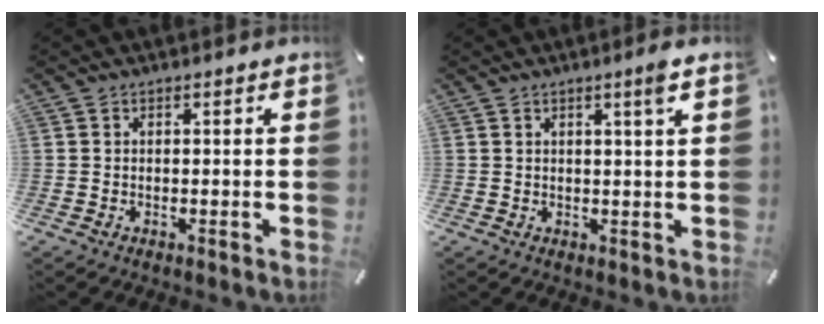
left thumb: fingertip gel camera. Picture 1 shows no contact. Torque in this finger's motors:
{"motor_torque": [0.21, -0.24, 0.10, 0.08, 0.03]}